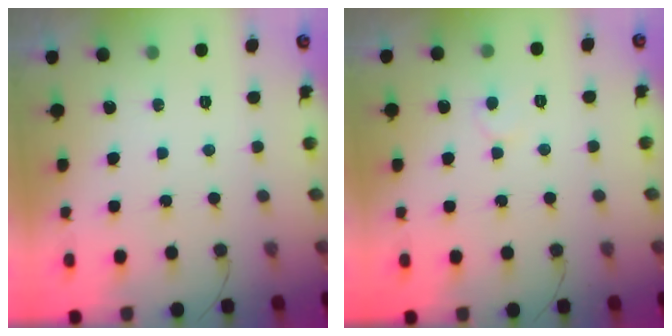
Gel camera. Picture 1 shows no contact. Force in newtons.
{"total": 5.0, "press": 4.9, "slide": 0.5}